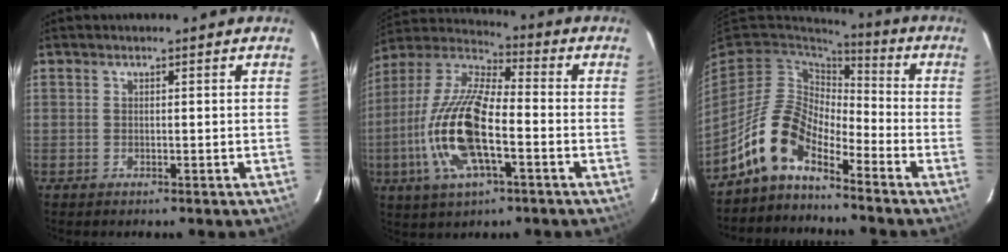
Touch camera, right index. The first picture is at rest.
{"total": 18.0, "force": [-5.1, 6.2, 16.1], "torque": [-0.337, -0.010, -0.105]}
{"total": 11.2, "force": [-7.6, 4.8, 6.6], "torque": [-0.129, 0.019, -0.162]}